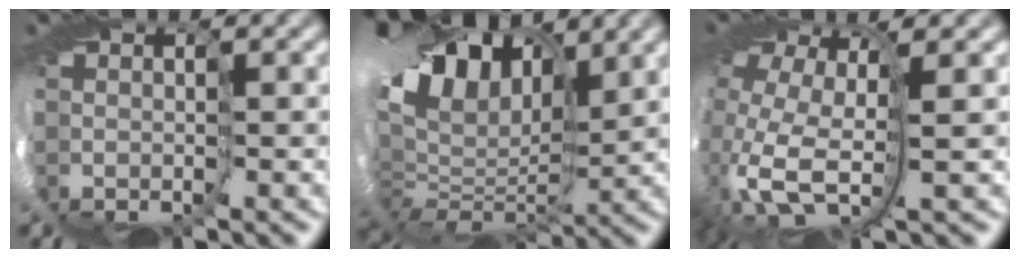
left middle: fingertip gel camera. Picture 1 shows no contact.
{"total": 14.1, "force": [6.2, 8.5, 9.4], "torque": [-0.193, 0.023, 0.113]}
{"total": 11.7, "force": [-1.9, 6.6, 9.5], "torque": [-0.218, -0.034, -0.022]}